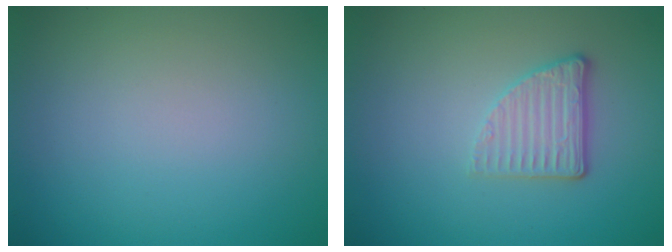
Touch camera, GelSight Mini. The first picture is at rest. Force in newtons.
{"total": 2.7, "press": 2.3, "slide": 1.4}